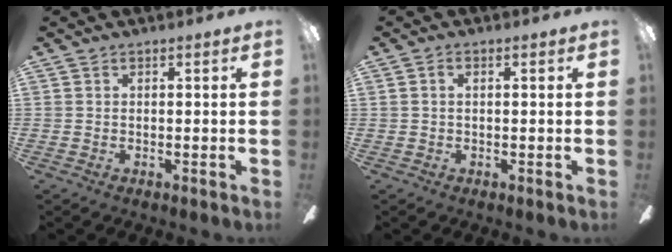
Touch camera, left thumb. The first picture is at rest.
{"total": 1.3, "force": [0.2, 0.7, 1.1], "torque": [-0.022, 0.006, 0.002]}